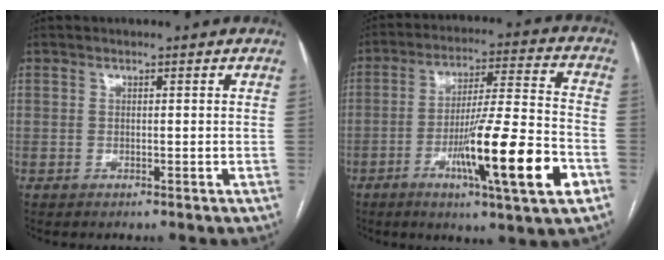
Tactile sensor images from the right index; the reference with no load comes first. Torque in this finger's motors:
{"motor_torque": [2.14, 0.00, 0.78, 0.21]}